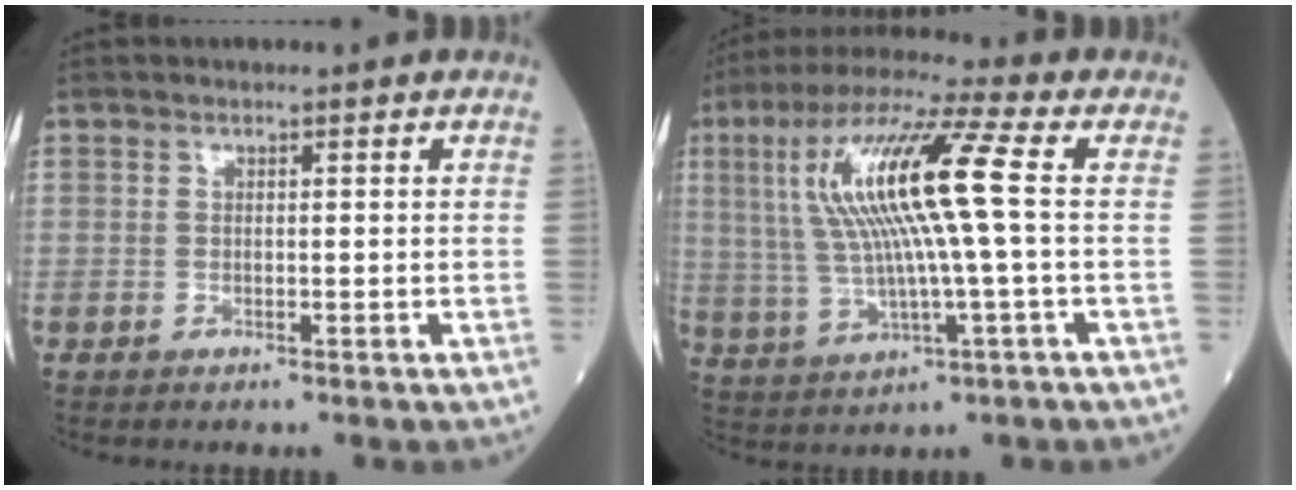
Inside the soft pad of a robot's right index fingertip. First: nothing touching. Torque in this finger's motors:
{"motor_torque": [1.70, 0.44, 1.06, 0.21]}